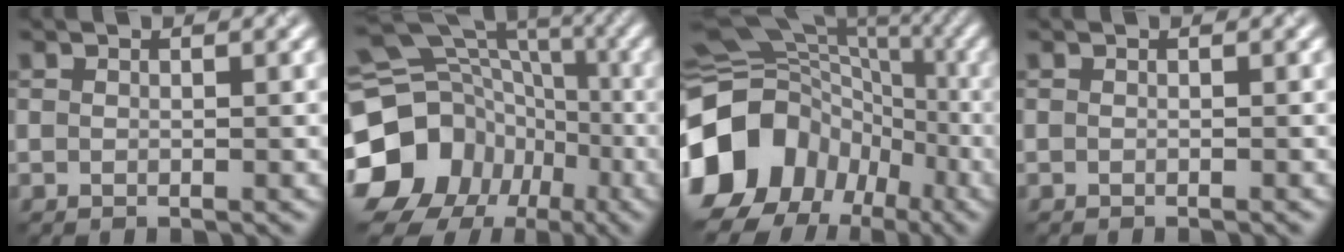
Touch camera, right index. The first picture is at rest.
{"total": 17.9, "force": [-5.6, 15.4, 7.1], "torque": [-0.157, -0.011, -0.115]}
{"total": 13.5, "force": [-4.2, 11.2, 6.4], "torque": [-0.135, -0.007, -0.084]}
{"total": 0.5, "force": [-0.5, 0.1, 0.2], "torque": [0.002, -0.003, -0.008]}